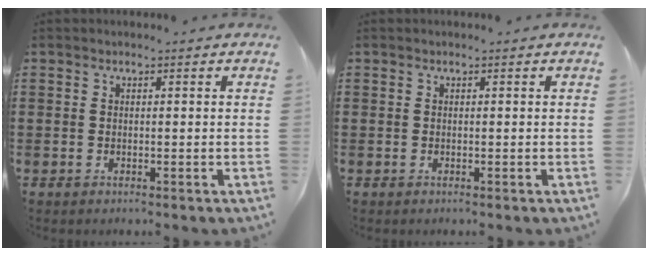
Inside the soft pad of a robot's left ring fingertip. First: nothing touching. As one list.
[{"total": 0.0}]